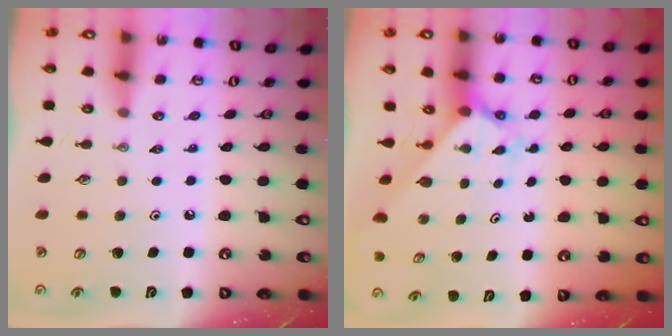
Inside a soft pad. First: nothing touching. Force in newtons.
{"total": 1.8, "press": 1.8, "slide": 0.1}